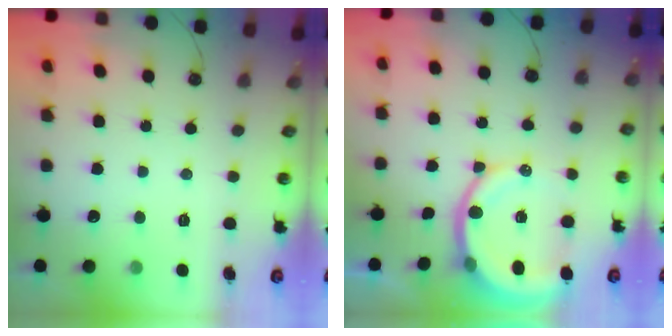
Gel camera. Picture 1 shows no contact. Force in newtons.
{"total": 12.7, "press": 12.6, "slide": 1.6}